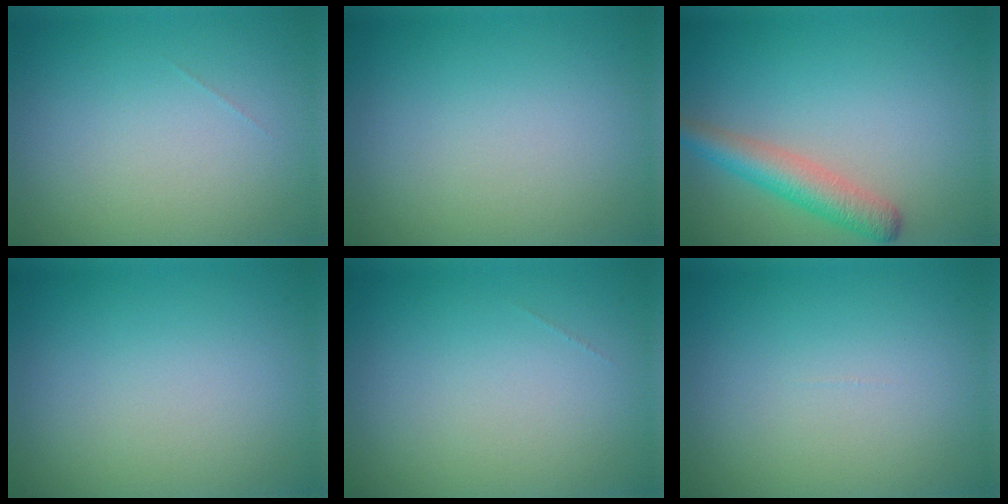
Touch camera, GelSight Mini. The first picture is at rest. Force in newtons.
{"total": 0.0}
{"total": 3.8, "press": 3.8, "slide": 0.2}
{"total": 0.0}
{"total": 0.0}
{"total": 0.0}